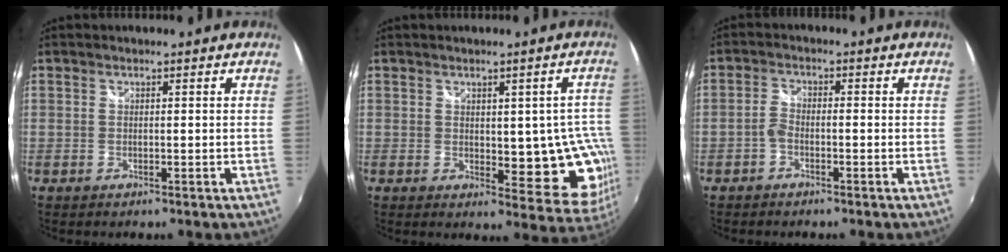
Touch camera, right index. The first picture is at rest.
{"total": 10.9, "force": [-0.6, 6.2, 8.9], "torque": [-0.076, 0.010, 0.007]}
{"total": 2.1, "force": [-1.4, 1.0, 1.3], "torque": [-0.034, 0.010, -0.028]}